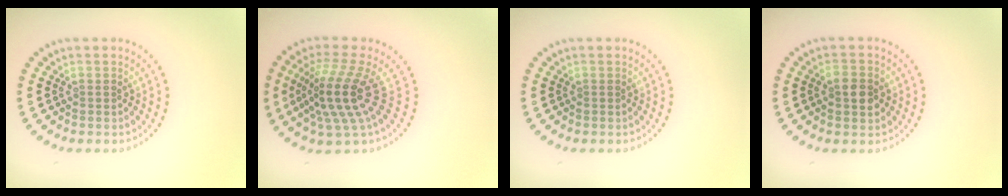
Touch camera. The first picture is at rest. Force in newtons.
{"total": 4.9, "press": 3.6, "slide": 3.3}
{"total": 0.0}
{"total": 2.5, "press": 2.5, "slide": 0.1}